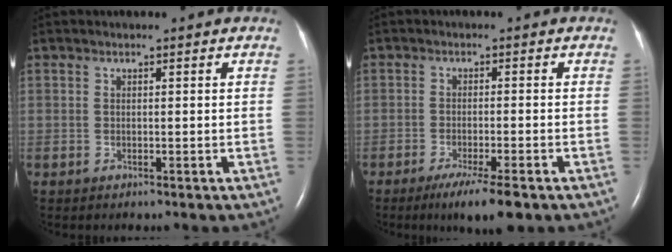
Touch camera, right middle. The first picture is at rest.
{"total": 6.9, "force": [-4.6, 0.2, 5.2], "torque": [-0.085, -0.018, -0.072]}